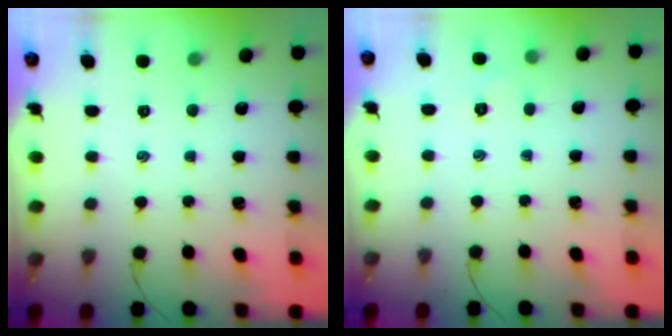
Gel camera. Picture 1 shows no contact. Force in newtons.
{"total": 3.4, "press": 3.3, "slide": 1.1}